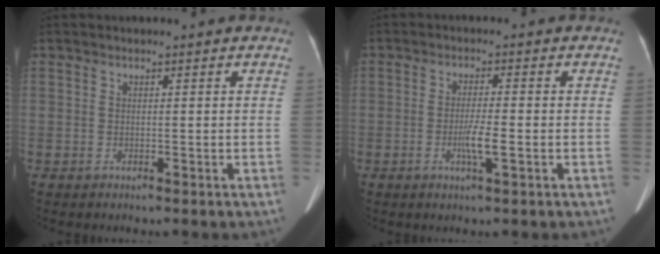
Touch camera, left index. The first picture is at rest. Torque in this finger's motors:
{"motor_torque": [0.07, 0.06, 0.08, 0.06]}